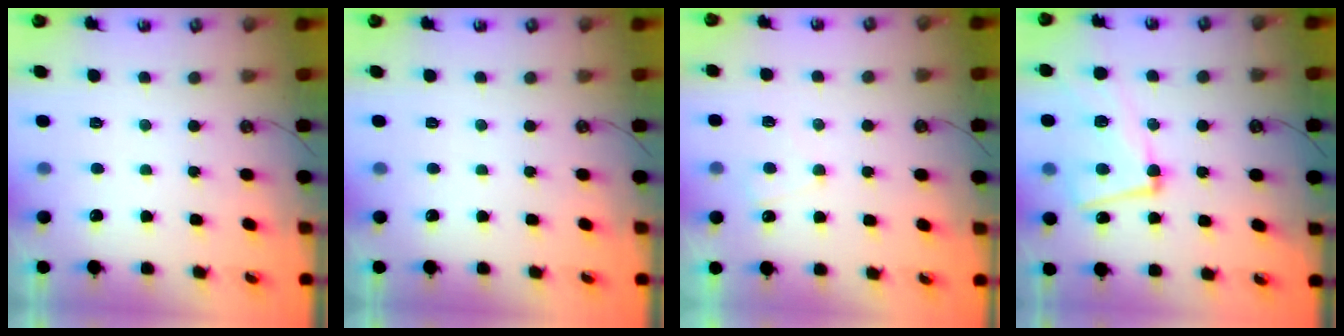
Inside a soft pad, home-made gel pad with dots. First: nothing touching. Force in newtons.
{"total": 0.0}
{"total": 2.5, "press": 2.4, "slide": 0.4}
{"total": 9.4, "press": 9.2, "slide": 2.1}